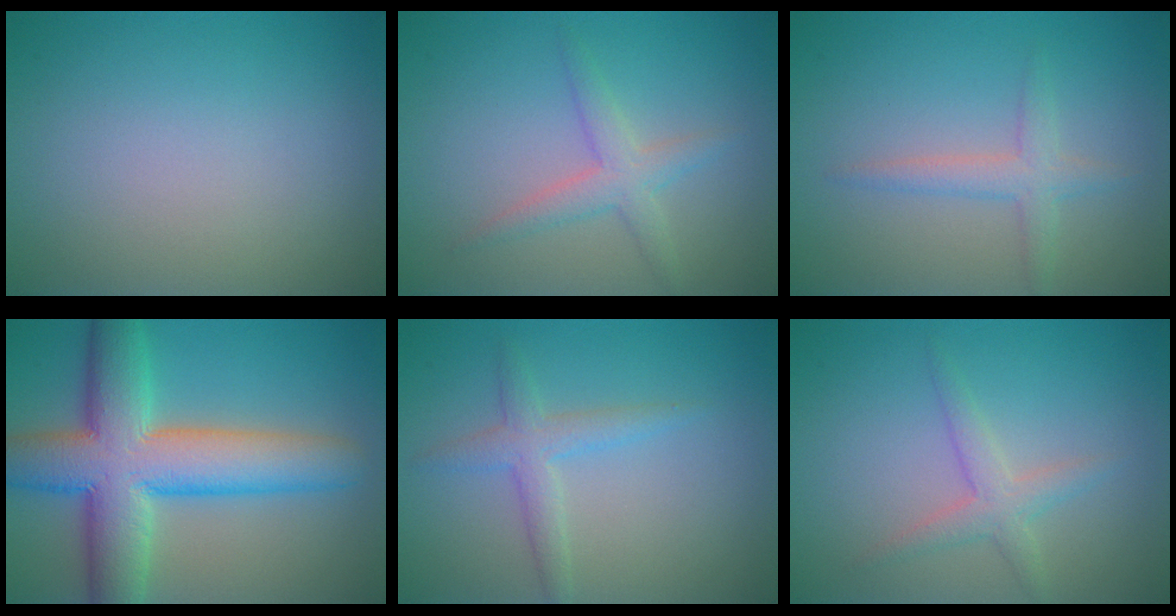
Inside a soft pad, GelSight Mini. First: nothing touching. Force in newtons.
{"total": 2.5, "press": 2.5, "slide": 0.1}
{"total": 2.2, "press": 2.2, "slide": 0.1}
{"total": 10.9, "press": 10.9, "slide": 0.4}
{"total": 2.4, "press": 2.4, "slide": 0.1}
{"total": 2.2, "press": 2.2, "slide": 0.1}